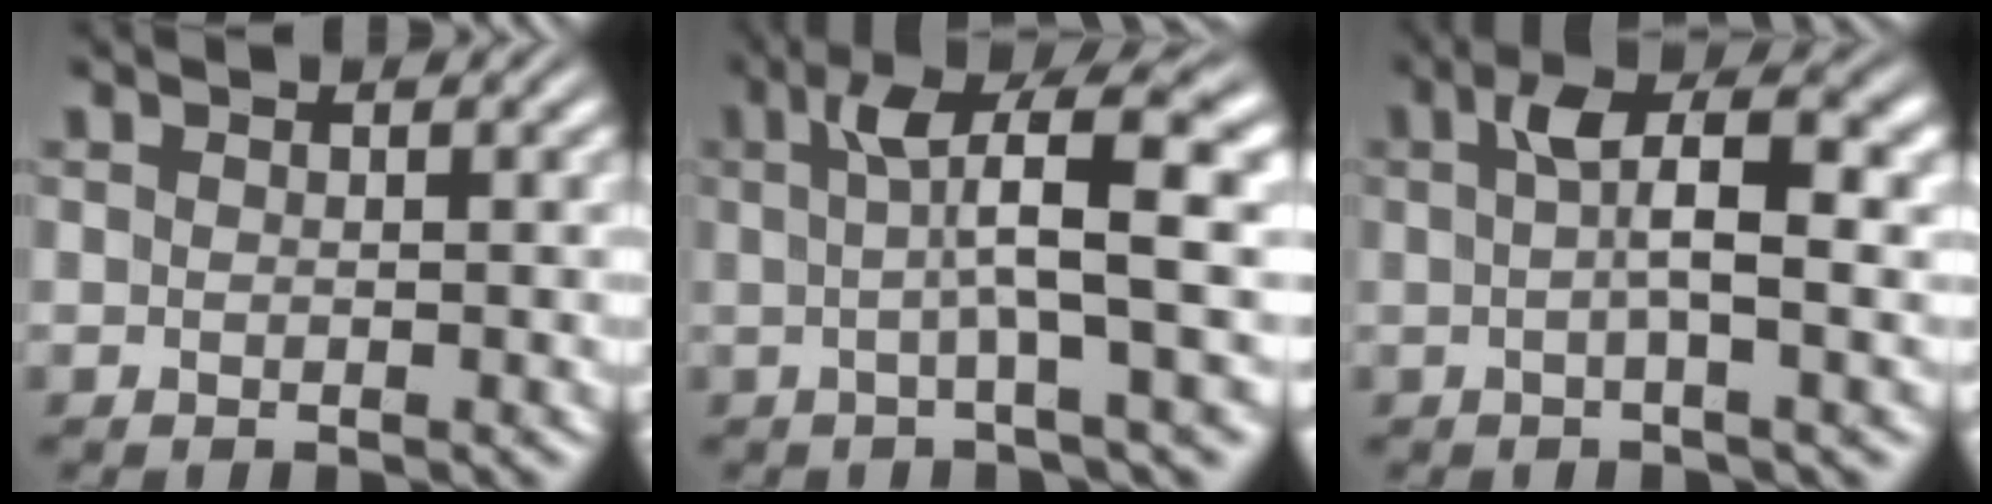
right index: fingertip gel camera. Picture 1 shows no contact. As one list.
[{"total": 7.3, "force": [1.4, 1.4, 7.0], "torque": [-0.098, 0.018, 0.016]}, {"total": 4.9, "force": [0.6, 1.1, 4.7], "torque": [-0.075, 0.009, 0.003]}]